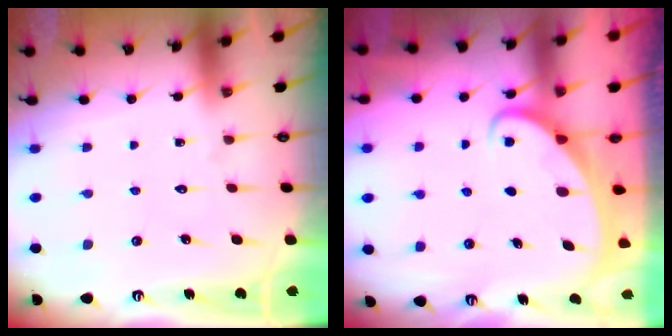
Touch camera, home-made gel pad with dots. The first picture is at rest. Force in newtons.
{"total": 2.0, "press": 2.0, "slide": 0.2}